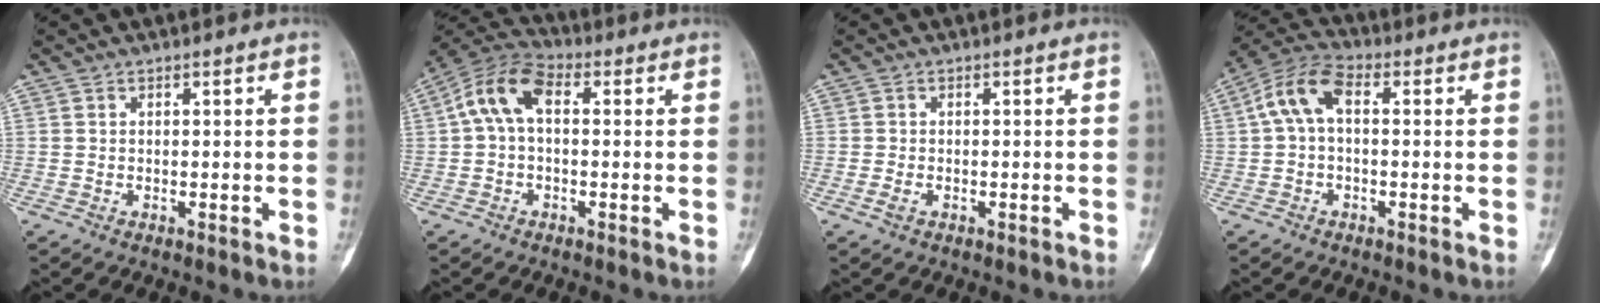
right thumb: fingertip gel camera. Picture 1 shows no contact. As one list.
[{"total": 9.2, "force": [1.1, 5.4, 7.4], "torque": [-0.139, 0.032, 0.008]}, {"total": 1.4, "force": [-0.7, 0.8, 1.0], "torque": [-0.024, 0.003, -0.013]}, {"total": 7.9, "force": [0.7, 4.4, 6.6], "torque": [-0.130, 0.030, 0.004]}]